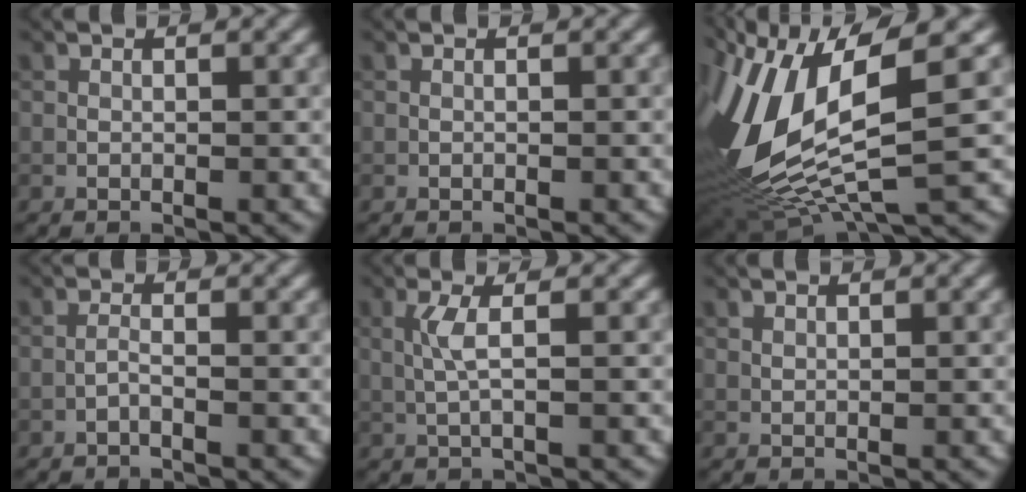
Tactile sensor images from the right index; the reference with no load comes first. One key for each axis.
{"total": 0.0}
{"total": 13.7, "fx": 0.7, "fy": 5.5, "fz": 12.5, "tx": -0.292, "ty": -0.012, "tz": 0.024}
{"total": 0.8, "fx": -0.5, "fy": 0.0, "fz": 0.6, "tx": -0.013, "ty": 0.003, "tz": -0.013}
{"total": 2.0, "fx": 0.3, "fy": 0.2, "fz": 2.0, "tx": -0.047, "ty": 0.003, "tz": 0.007}
{"total": 0.5, "fx": 0.5, "fy": 0.1, "fz": 0.1, "tx": -0.006, "ty": 0.000, "tz": 0.012}